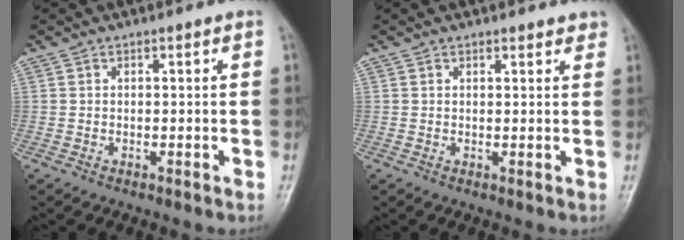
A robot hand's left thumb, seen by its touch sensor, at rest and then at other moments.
{"total": 2.1, "force": [1.8, 0.8, 0.8], "torque": [0.006, -0.004, 0.017]}